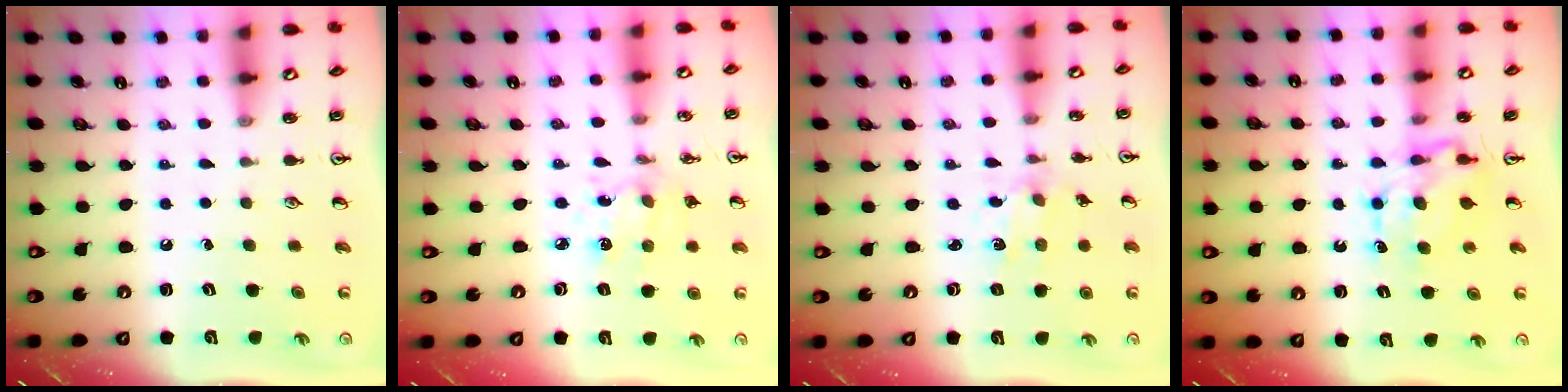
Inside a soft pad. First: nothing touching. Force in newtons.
{"total": 3.1, "press": 2.9, "slide": 1.1}
{"total": 1.7, "press": 1.6, "slide": 0.2}
{"total": 7.2, "press": 7.2, "slide": 0.6}